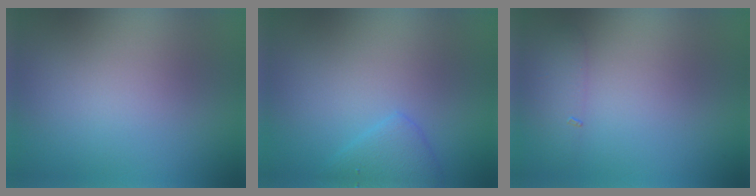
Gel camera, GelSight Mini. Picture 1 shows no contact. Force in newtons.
{"total": 2.0, "press": 2.0, "slide": 0.1}
{"total": 1.4, "press": 1.4, "slide": 0.1}